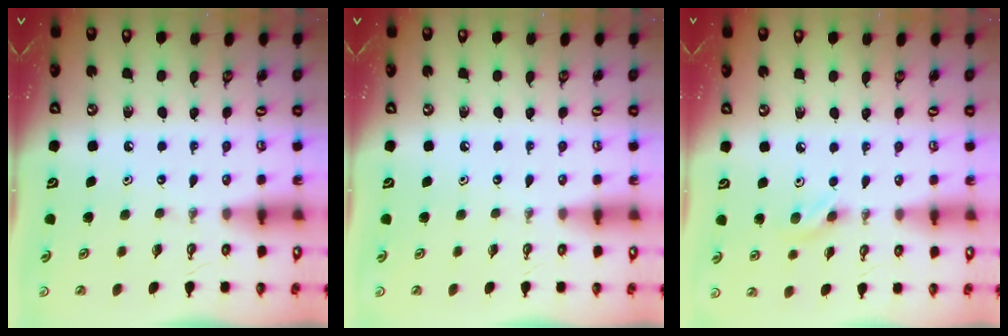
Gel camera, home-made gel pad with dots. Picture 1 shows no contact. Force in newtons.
{"total": 1.0, "press": 0.0, "slide": 1.0}
{"total": 6.4, "press": 6.0, "slide": 2.2}